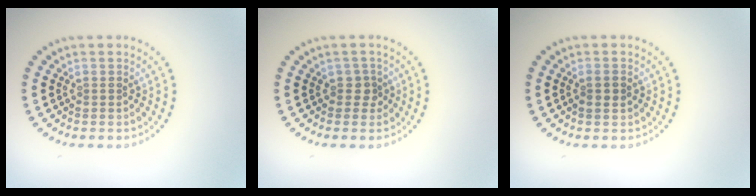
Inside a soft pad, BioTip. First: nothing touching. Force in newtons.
{"total": 1.2, "press": 1.0, "slide": 0.6}
{"total": 1.2, "press": 1.2, "slide": 0.3}